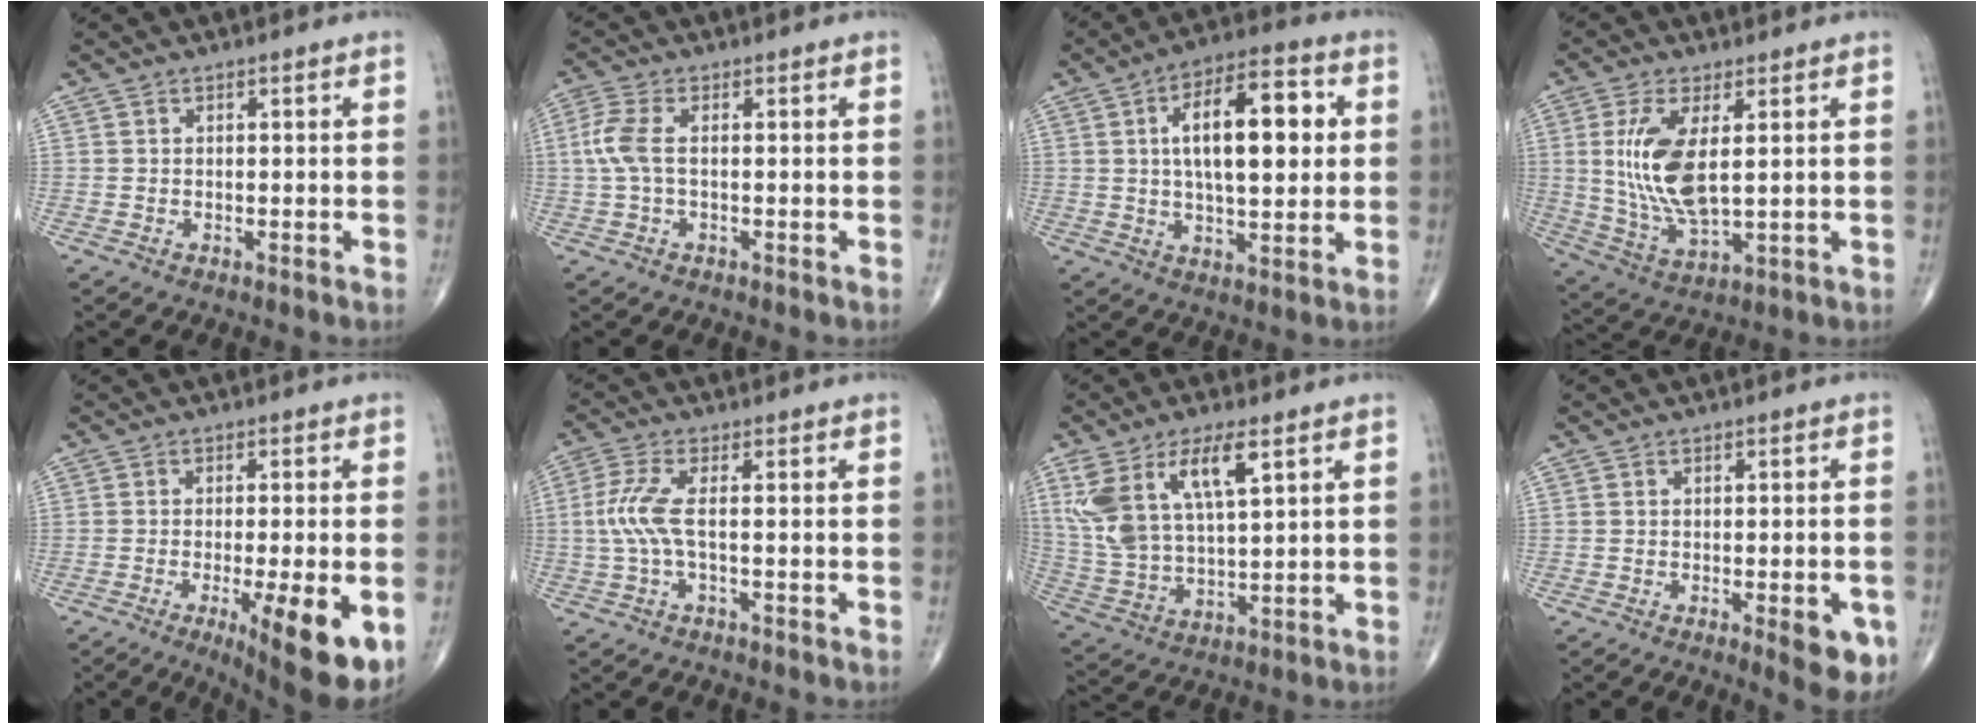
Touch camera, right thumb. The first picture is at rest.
{"total": 4.9, "force": [0.2, 2.1, 4.4], "torque": [-0.127, 0.007, -0.003]}
{"total": 16.3, "force": [3.0, 7.0, 14.4], "torque": [-0.211, 0.012, 0.044]}
{"total": 12.6, "force": [2.2, 5.1, 11.3], "torque": [-0.238, -0.019, 0.054]}
{"total": 13.8, "force": [-4.3, 3.2, 12.7], "torque": [-0.159, -0.016, -0.054]}
{"total": 5.5, "force": [-0.3, 1.1, 5.4], "torque": [-0.153, 0.008, -0.013]}
{"total": 14.6, "force": [6.4, 5.8, 11.8], "torque": [-0.242, -0.014, 0.132]}
{"total": 7.4, "force": [-2.8, 2.3, 6.4], "torque": [-0.062, -0.004, -0.030]}